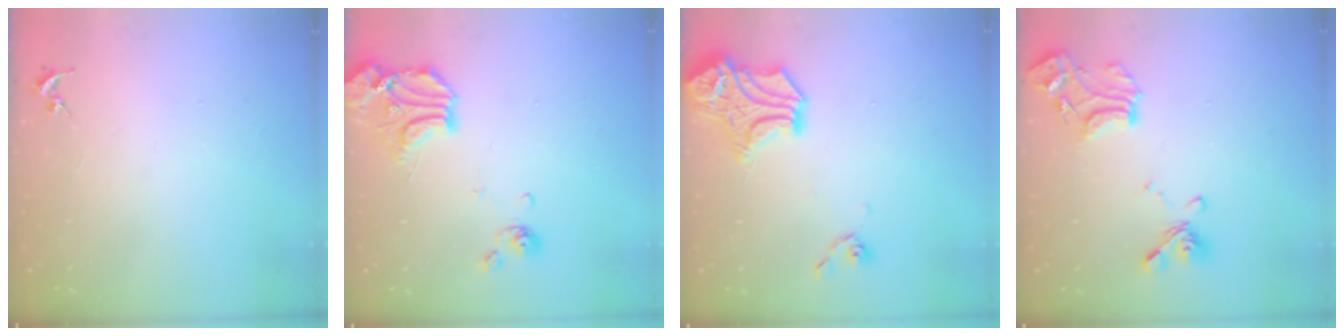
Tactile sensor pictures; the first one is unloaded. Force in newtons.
{"total": 14.9, "press": 14.7, "slide": 2.2}
{"total": 17.1, "press": 17.0, "slide": 1.5}
{"total": 16.4, "press": 16.4, "slide": 1.4}